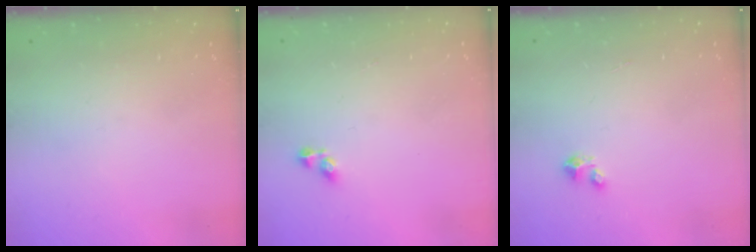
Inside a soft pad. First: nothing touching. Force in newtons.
{"total": 2.9, "press": 2.9, "slide": 0.4}
{"total": 2.1, "press": 2.1, "slide": 0.1}